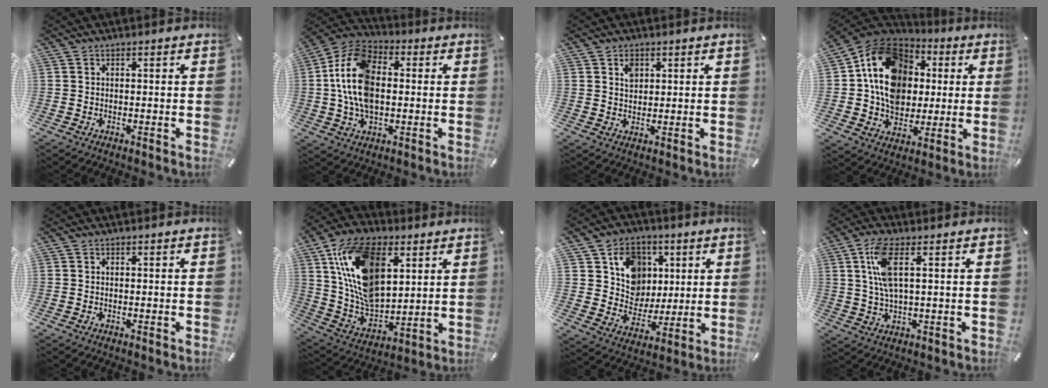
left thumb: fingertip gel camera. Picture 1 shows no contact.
{"total": 14.3, "force": [-0.1, 9.5, 10.7], "torque": [-0.250, 0.007, -0.004]}
{"total": 2.8, "force": [1.5, 2.2, 1.0], "torque": [-0.007, -0.004, 0.024]}
{"total": 16.5, "force": [1.6, 14.0, 8.5], "torque": [-0.153, 0.002, 0.033]}
{"total": 0.0}
{"total": 20.4, "force": [7.6, 12.9, 13.9], "torque": [-0.316, -0.019, 0.136]}
{"total": 12.7, "force": [3.8, 11.5, 4.0], "torque": [-0.060, -0.017, 0.077]}
{"total": 8.7, "force": [2.6, 3.1, 7.8], "torque": [-0.170, 0.000, 0.042]}